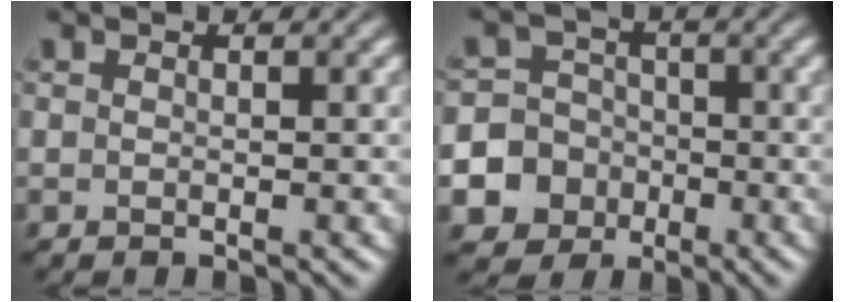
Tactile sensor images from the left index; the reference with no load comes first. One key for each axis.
{"total": 10.4, "fx": -4.8, "fy": 9.2, "fz": 1.1, "tx": -0.044, "ty": -0.031, "tz": -0.094}